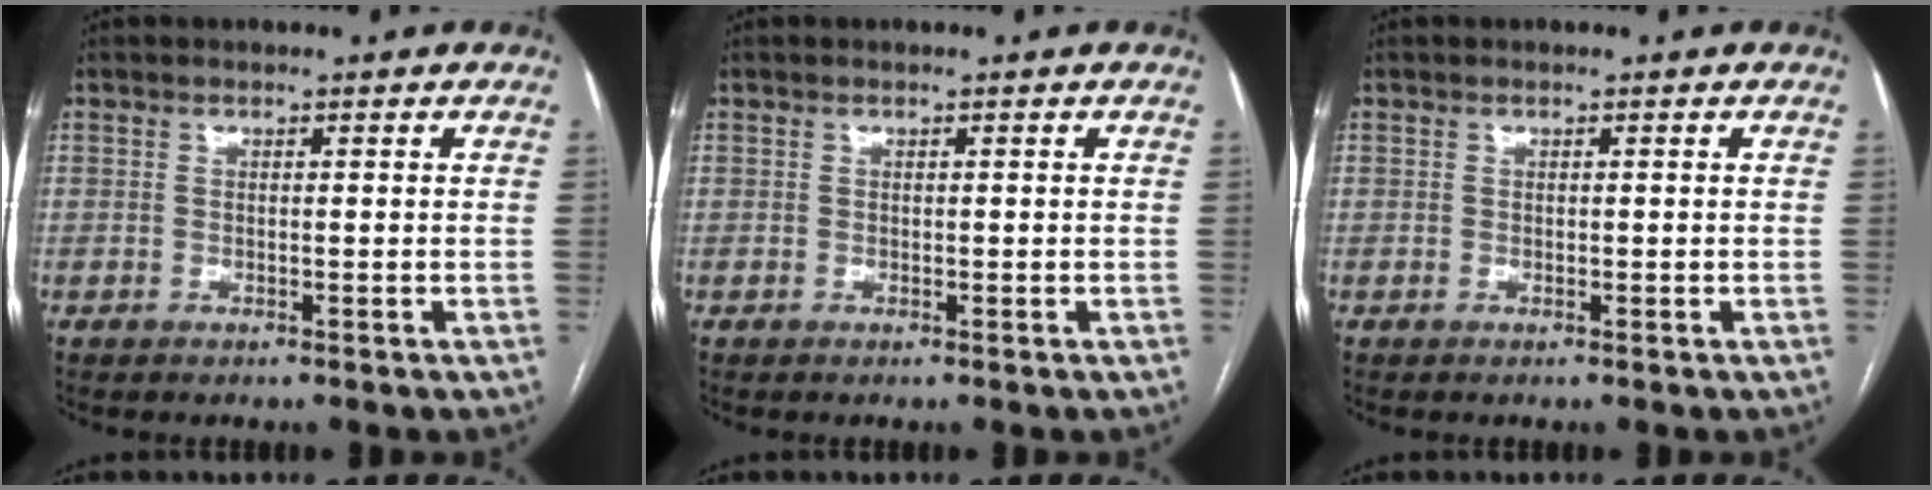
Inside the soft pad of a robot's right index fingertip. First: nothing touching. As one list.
[{"total": 0.0}, {"total": 0.0}]